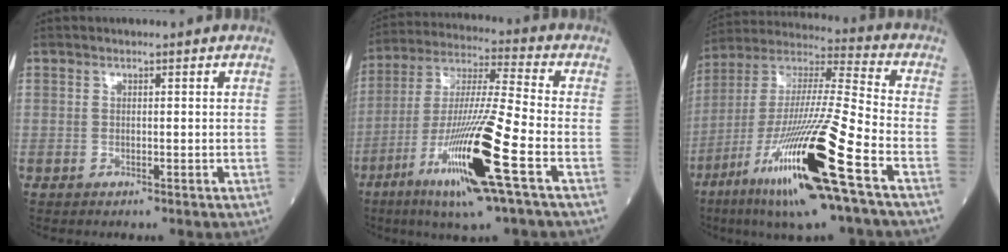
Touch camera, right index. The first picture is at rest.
{"total": 17.9, "force": [-7.6, -0.2, 16.2], "torque": [-0.332, -0.031, -0.144]}
{"total": 22.5, "force": [-10.2, 0.4, 20.1], "torque": [-0.394, -0.047, -0.196]}